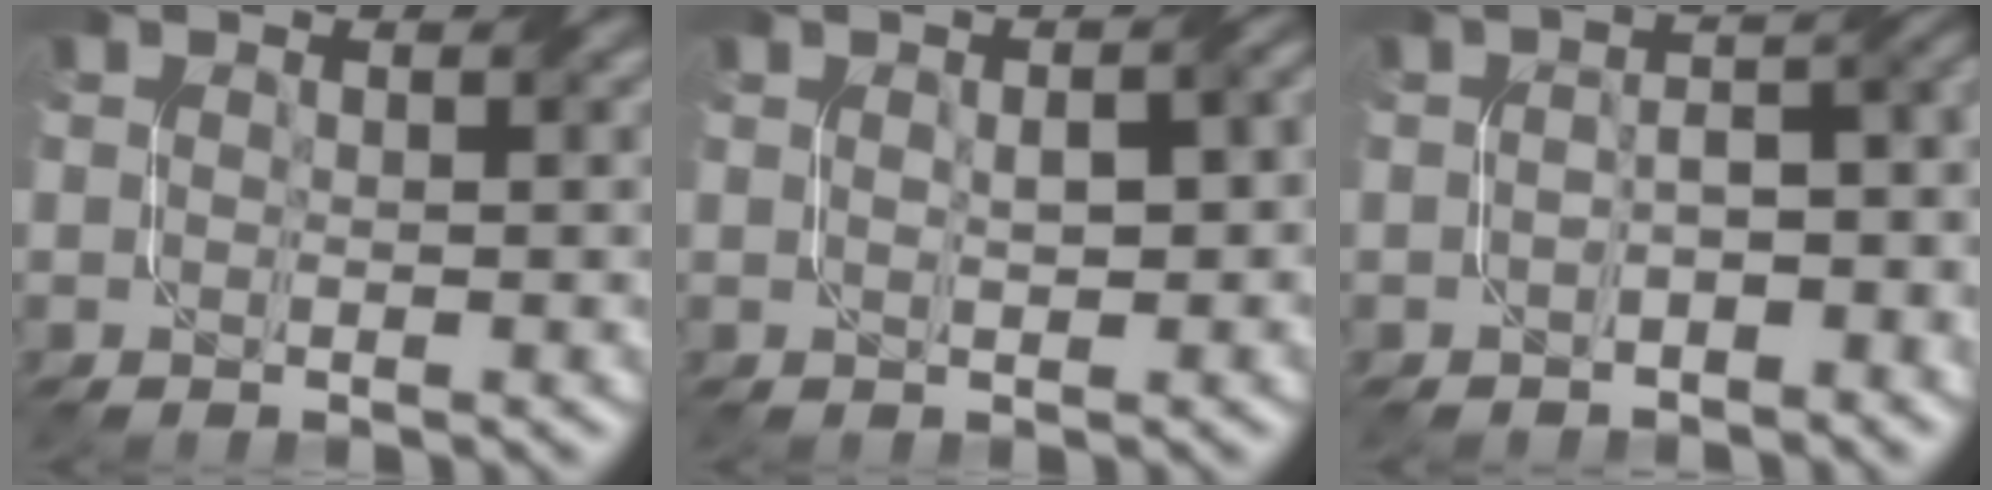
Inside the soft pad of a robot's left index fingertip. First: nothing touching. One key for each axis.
{"total": 3.3, "fx": 0.6, "fy": 1.2, "fz": 3.0, "tx": -0.039, "ty": 0.011, "tz": 0.009}
{"total": 5.3, "fx": -1.7, "fy": 2.4, "fz": 4.4, "tx": -0.051, "ty": 0.007, "tz": -0.027}